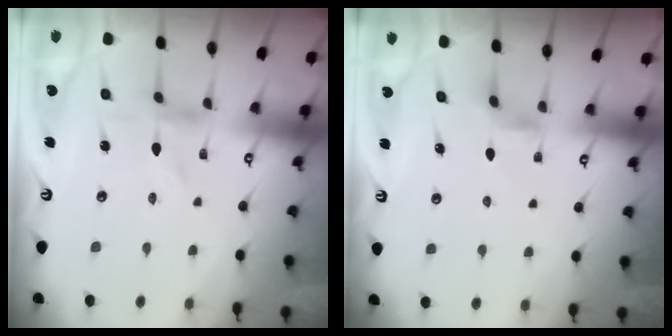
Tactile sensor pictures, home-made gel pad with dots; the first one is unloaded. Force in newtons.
{"total": 2.1, "press": 2.1, "slide": 0.3}